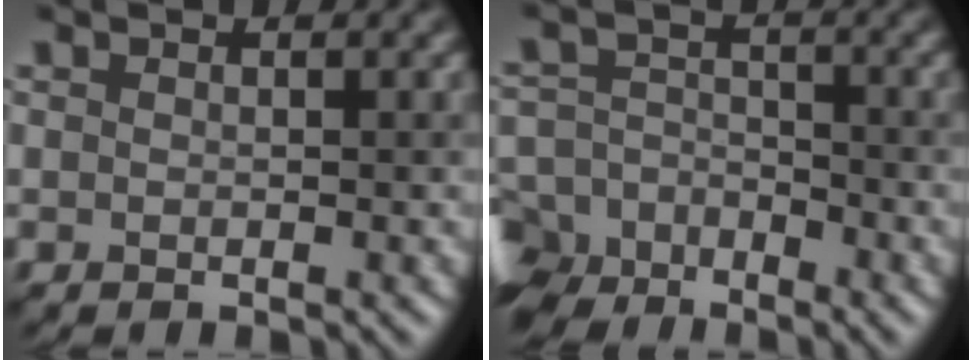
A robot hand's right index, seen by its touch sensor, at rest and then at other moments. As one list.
[{"total": 7.7, "force": [-5.7, 4.9, 1.8], "torque": [-0.028, -0.017, -0.101]}]